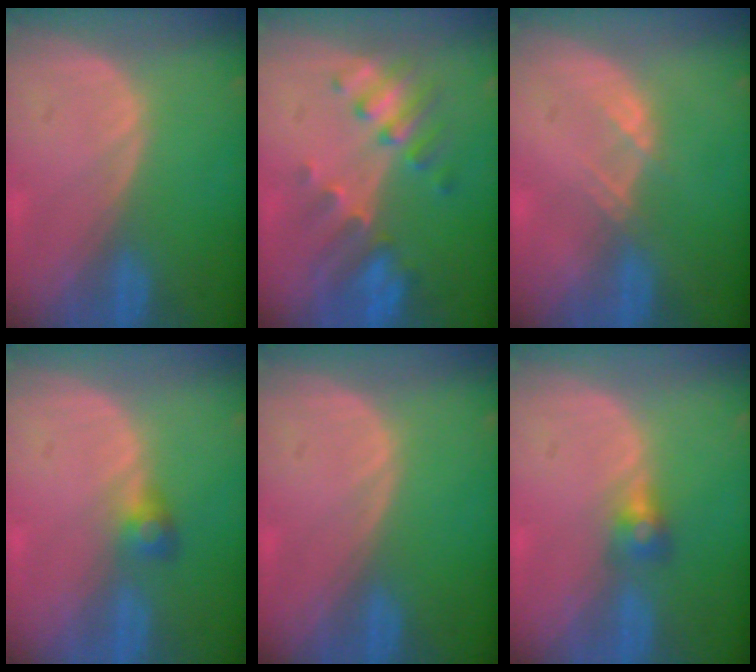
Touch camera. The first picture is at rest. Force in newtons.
{"total": 7.7, "press": 6.9, "slide": 3.3}
{"total": 1.5, "press": 1.4, "slide": 0.2}
{"total": 2.6, "press": 2.5, "slide": 0.7}
{"total": 0.0}
{"total": 2.7, "press": 2.5, "slide": 0.9}